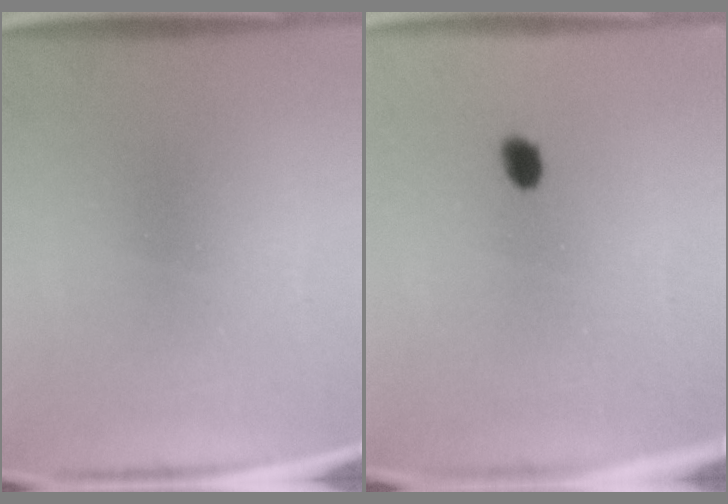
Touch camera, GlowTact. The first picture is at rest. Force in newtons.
{"total": 1.8}